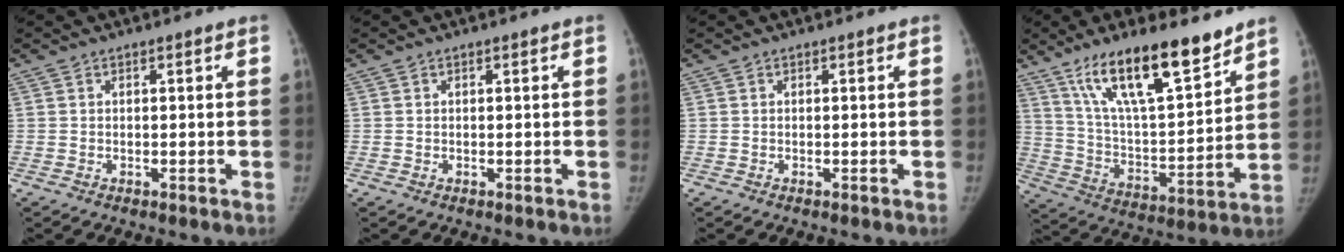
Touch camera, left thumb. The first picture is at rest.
{"total": 0.0}
{"total": 0.0}
{"total": 20.0, "force": [13.8, 5.5, 13.4], "torque": [-0.200, -0.069, 0.247]}